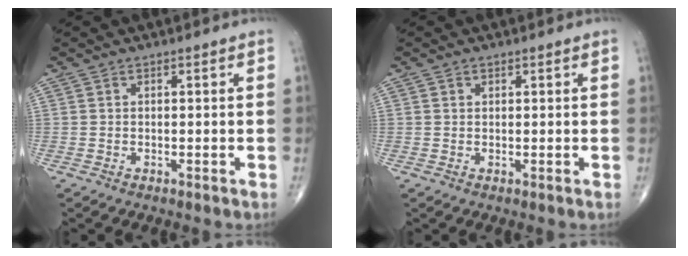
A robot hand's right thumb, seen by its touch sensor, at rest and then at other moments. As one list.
[{"total": 0.7, "force": [0.4, 0.6, 0.2], "torque": [0.003, -0.002, 0.005]}]